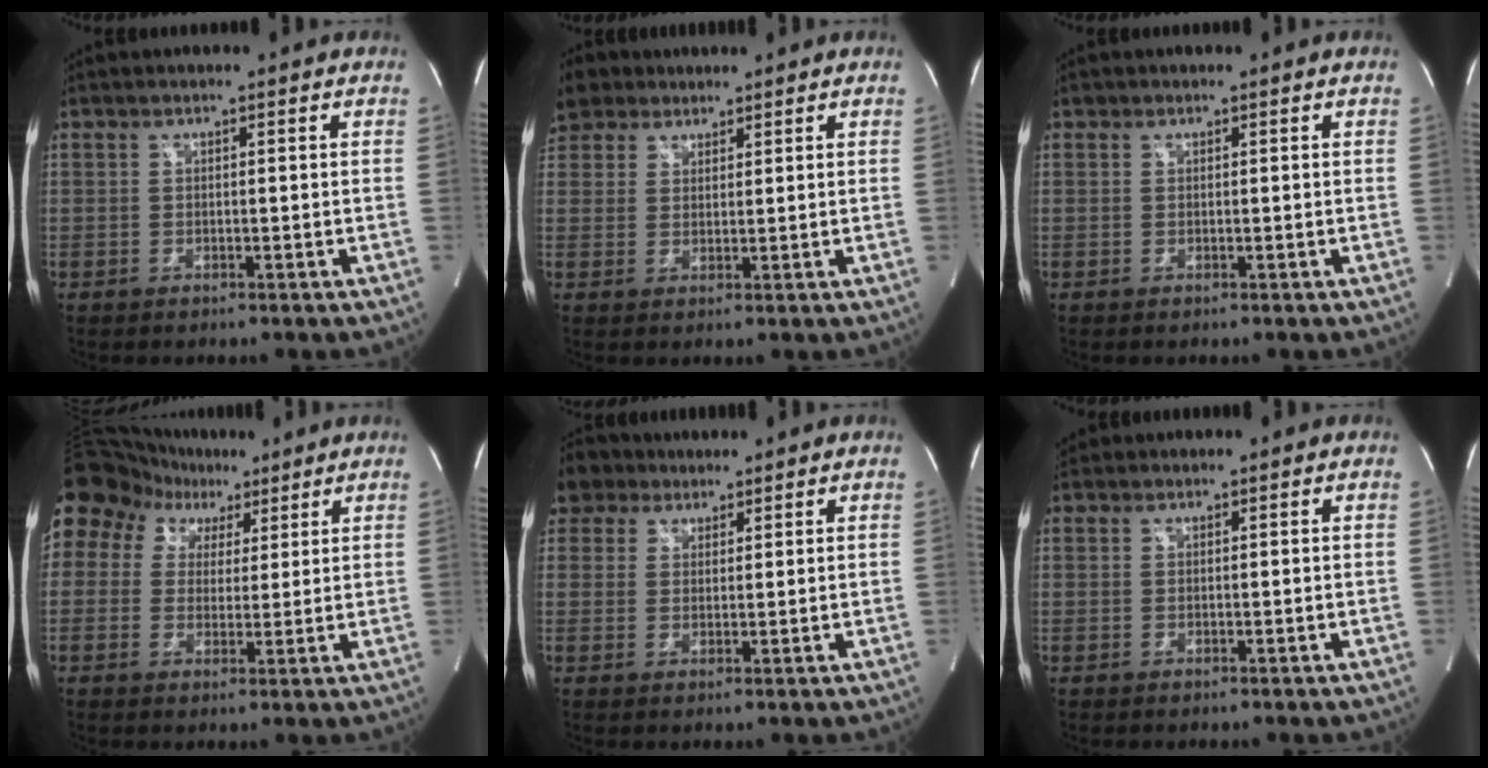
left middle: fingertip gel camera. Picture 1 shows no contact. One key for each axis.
{"total": 5.8, "fx": 4.8, "fy": 3.3, "fz": 0.7, "tx": -0.018, "ty": 0.024, "tz": 0.096}
{"total": 0.0}
{"total": 15.0, "fx": 8.2, "fy": 11.6, "fz": 4.9, "tx": -0.117, "ty": 0.074, "tz": 0.148}
{"total": 4.1, "fx": 3.4, "fy": 2.2, "fz": -0.4, "tx": 0.009, "ty": 0.016, "tz": 0.062}
{"total": 0.6, "fx": 0.5, "fy": 0.3, "fz": -0.1, "tx": -0.002, "ty": 0.008, "tz": 0.009}